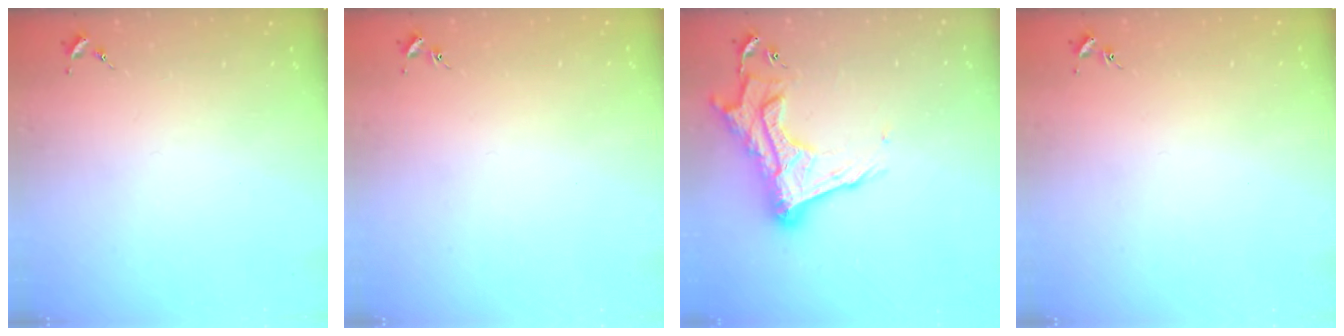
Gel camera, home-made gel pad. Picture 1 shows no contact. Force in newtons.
{"total": 0.9, "press": 0.8, "slide": 0.2}
{"total": 19.0, "press": 18.9, "slide": 1.5}
{"total": 0.9, "press": 0.8, "slide": 0.2}